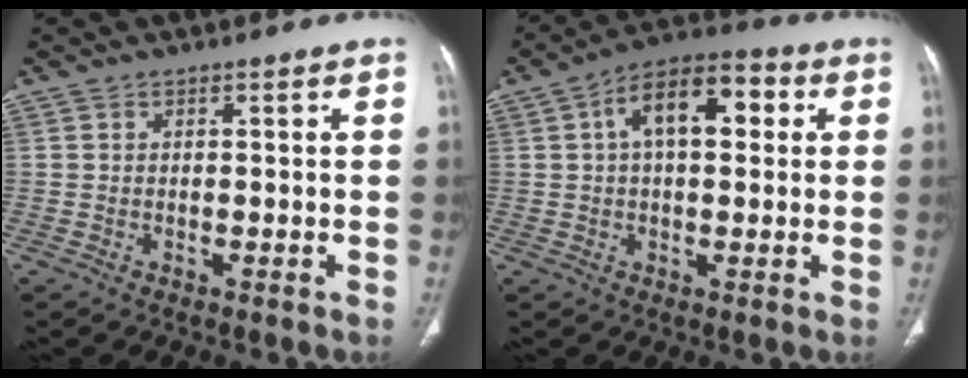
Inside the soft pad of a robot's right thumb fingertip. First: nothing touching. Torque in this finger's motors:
{"motor_torque": [1.12, 3.88, 0.61, -0.47, 0.09]}